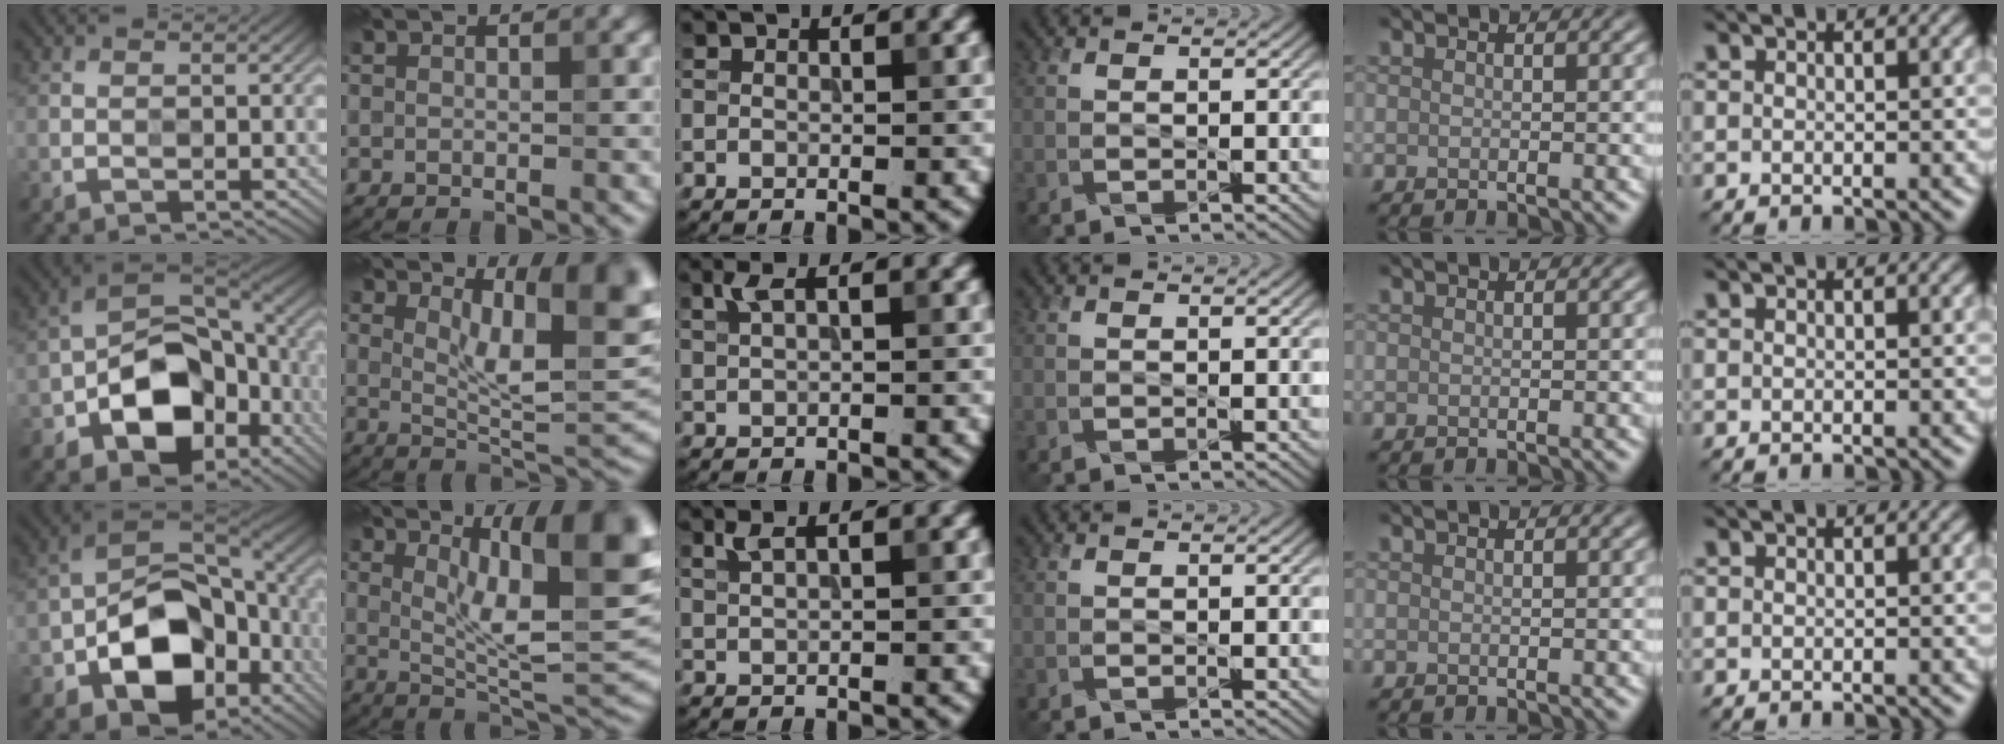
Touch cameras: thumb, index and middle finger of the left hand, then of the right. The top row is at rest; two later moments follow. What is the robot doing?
{"motion": "press", "object": "stopwatch"}